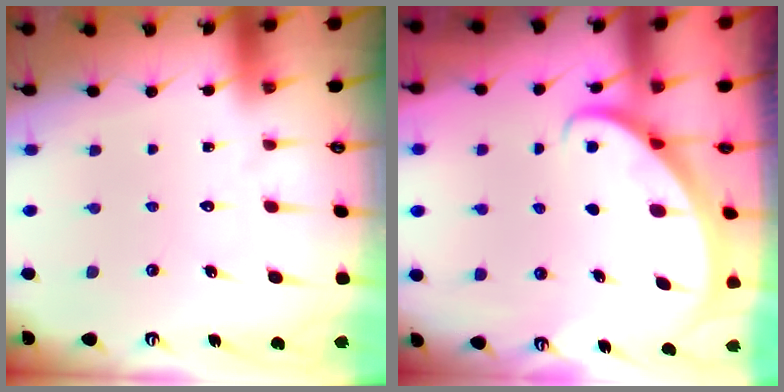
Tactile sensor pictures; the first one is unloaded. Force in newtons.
{"total": 2.7, "press": 2.7, "slide": 0.2}